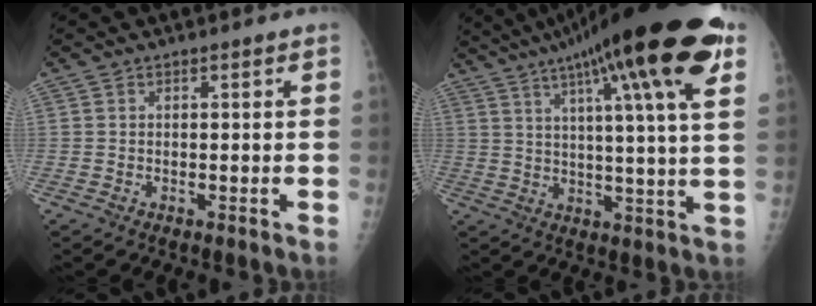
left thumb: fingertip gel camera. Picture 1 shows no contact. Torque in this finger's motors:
{"motor_torque": [2.52, -0.38, 1.76, -1.01, 0.62]}